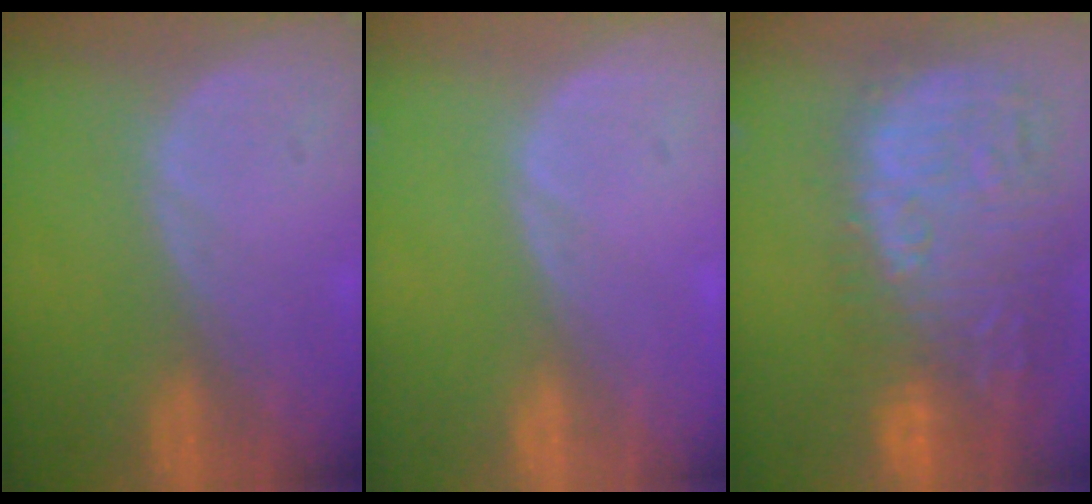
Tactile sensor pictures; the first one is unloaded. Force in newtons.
{"total": 0.0}
{"total": 15.8, "press": 13.2, "slide": 8.8}